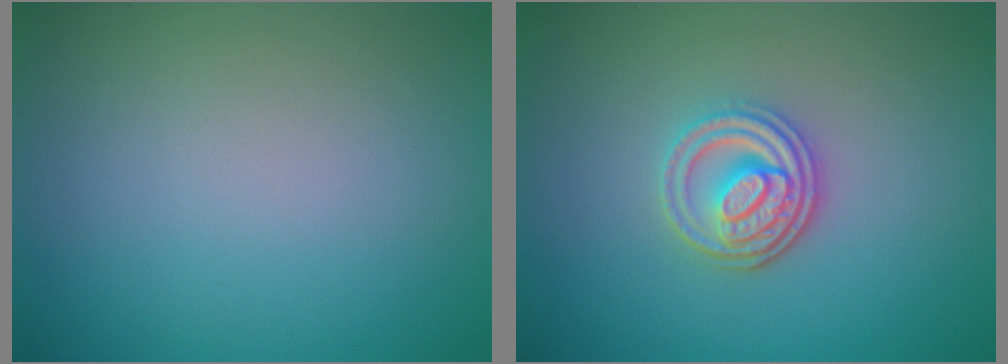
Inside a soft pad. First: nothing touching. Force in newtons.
{"total": 3.5, "press": 3.0, "slide": 1.8}